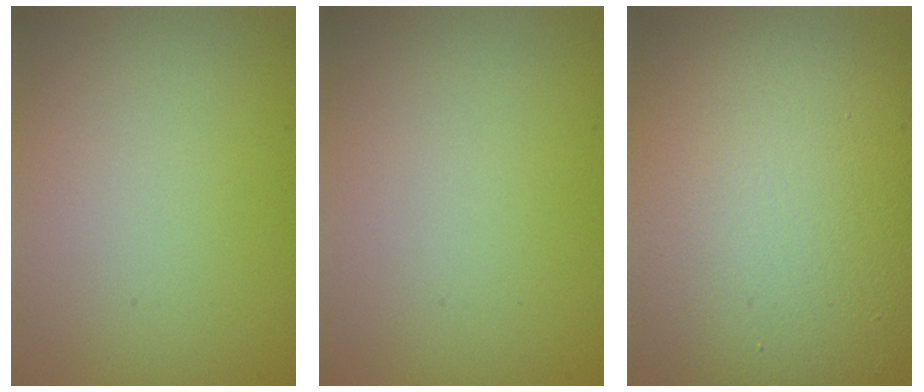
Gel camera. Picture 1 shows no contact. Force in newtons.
{"total": 0.0}
{"total": 14.5, "press": 14.5, "slide": 1.0}